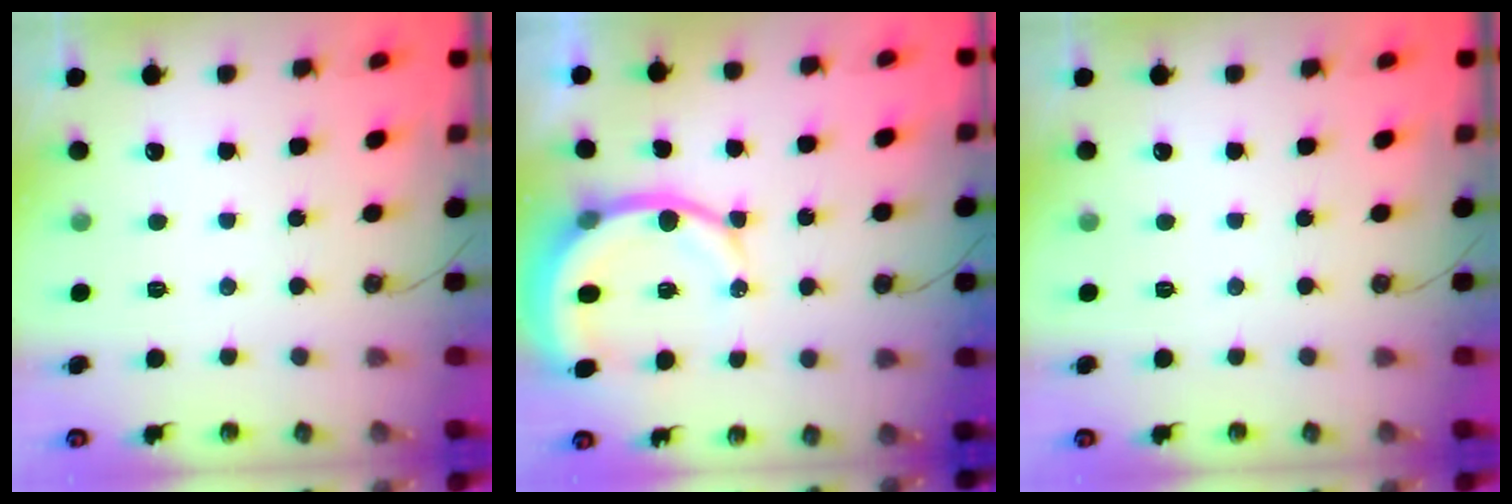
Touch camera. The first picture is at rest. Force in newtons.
{"total": 11.7, "press": 11.5, "slide": 2.2}
{"total": 0.0}